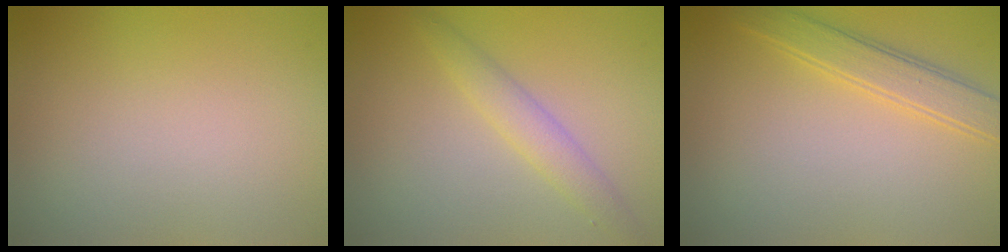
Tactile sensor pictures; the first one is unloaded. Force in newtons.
{"total": 2.4, "press": 2.4, "slide": 0.1}
{"total": 3.0, "press": 3.0, "slide": 0.0}